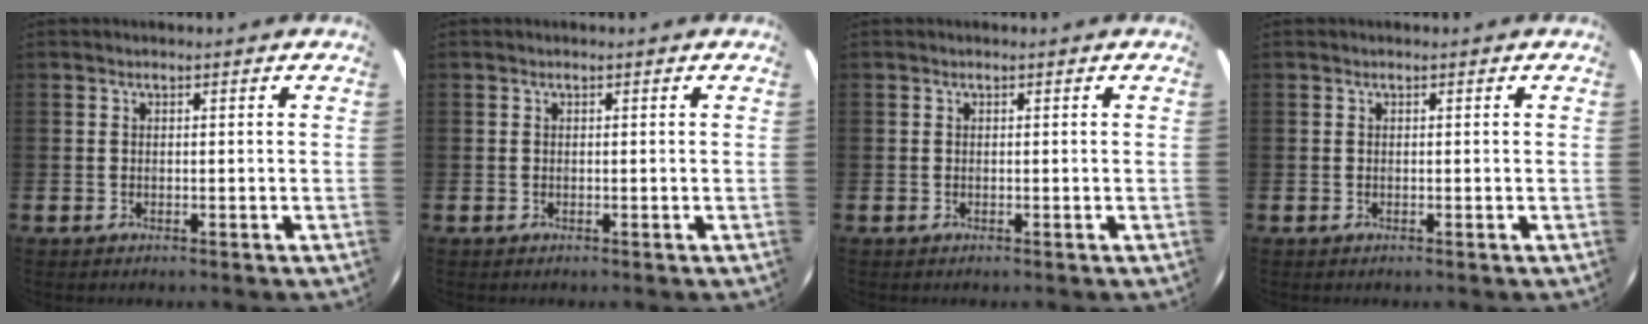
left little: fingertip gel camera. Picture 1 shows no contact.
{"total": 0.0}
{"total": 0.0}
{"total": 0.0}